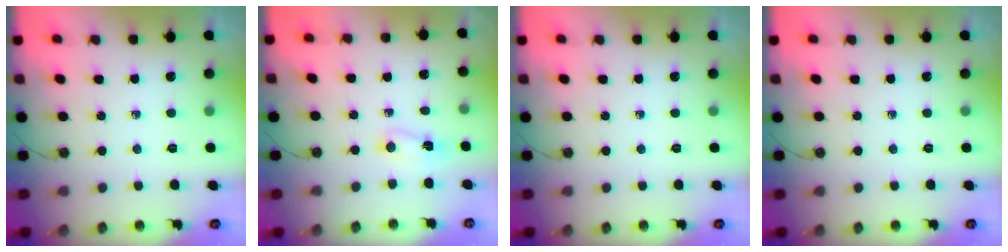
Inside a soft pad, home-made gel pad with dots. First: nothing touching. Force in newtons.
{"total": 2.0, "press": 1.6, "slide": 1.2}
{"total": 0.0}
{"total": 0.0}